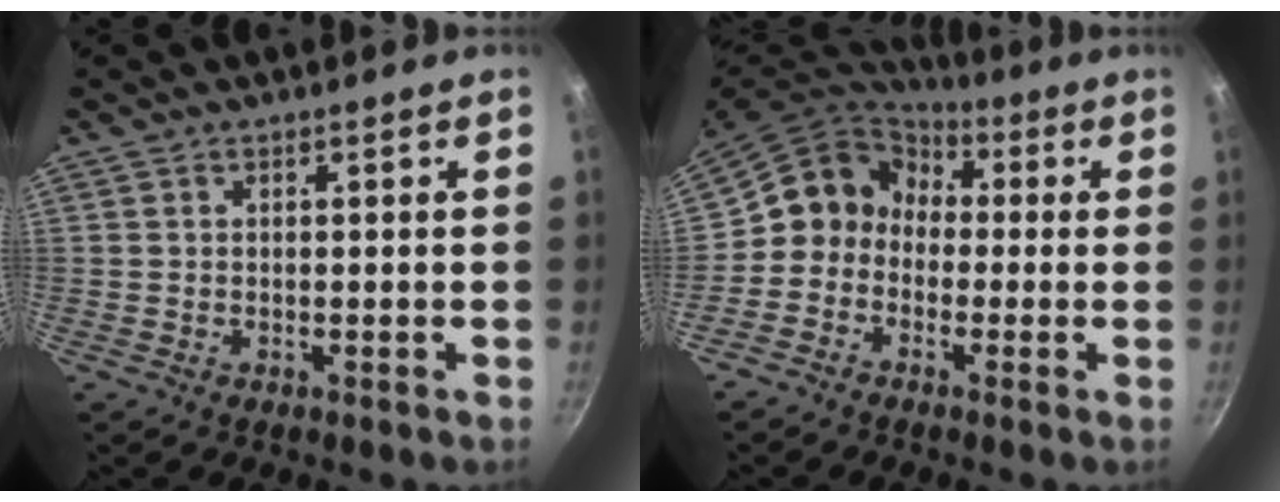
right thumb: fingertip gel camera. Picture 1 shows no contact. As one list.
[{"total": 10.5, "force": [-0.2, 9.3, 4.9], "torque": [-0.059, 0.043, -0.033]}]